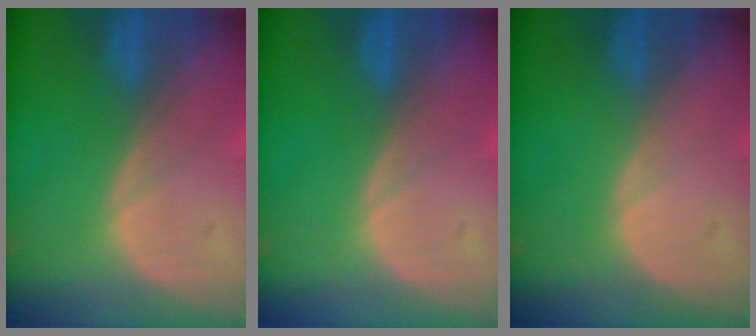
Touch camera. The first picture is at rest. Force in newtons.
{"total": 0.0}
{"total": 0.0}